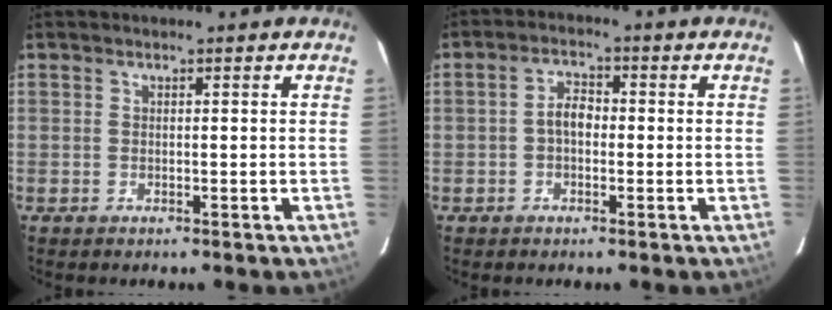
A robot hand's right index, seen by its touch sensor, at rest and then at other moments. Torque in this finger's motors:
{"motor_torque": [0.34, -0.03, 0.18, 0.04]}